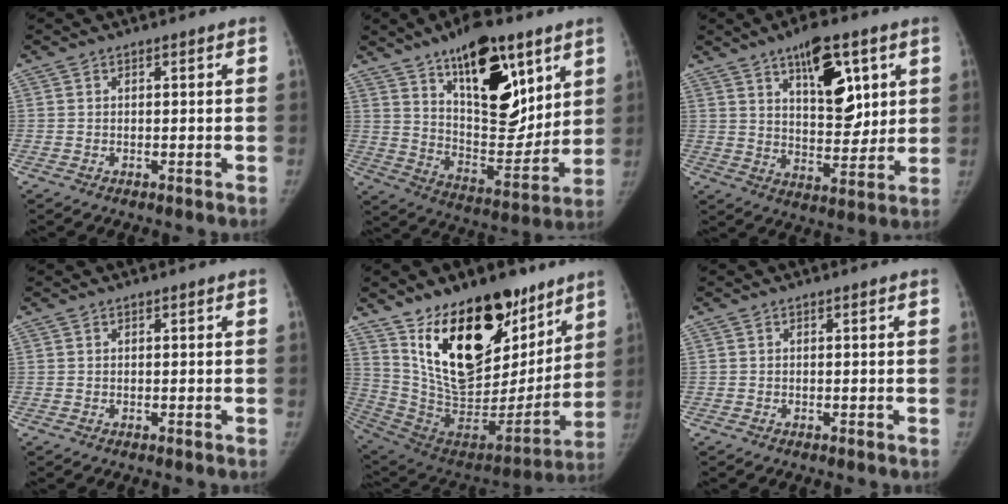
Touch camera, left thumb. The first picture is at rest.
{"total": 22.7, "force": [12.0, 10.2, 16.4], "torque": [-0.200, -0.067, 0.200]}
{"total": 14.1, "force": [6.5, 6.5, 10.7], "torque": [-0.125, -0.036, 0.107]}
{"total": 0.0}
{"total": 28.7, "force": [16.4, 15.5, 17.8], "torque": [-0.242, -0.069, 0.284]}
{"total": 0.0}